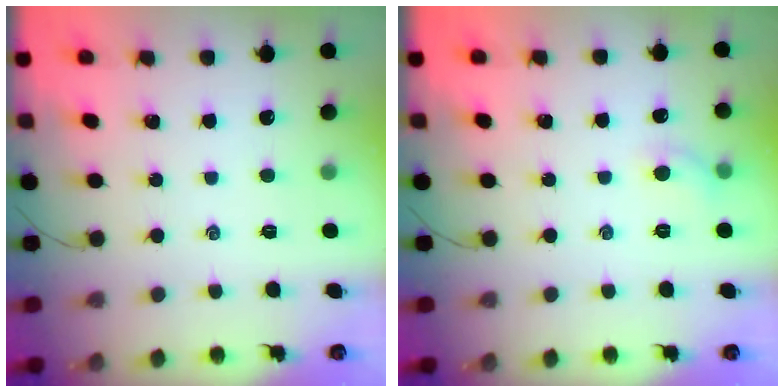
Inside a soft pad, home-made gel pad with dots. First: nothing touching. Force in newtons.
{"total": 5.0, "press": 4.8, "slide": 1.4}